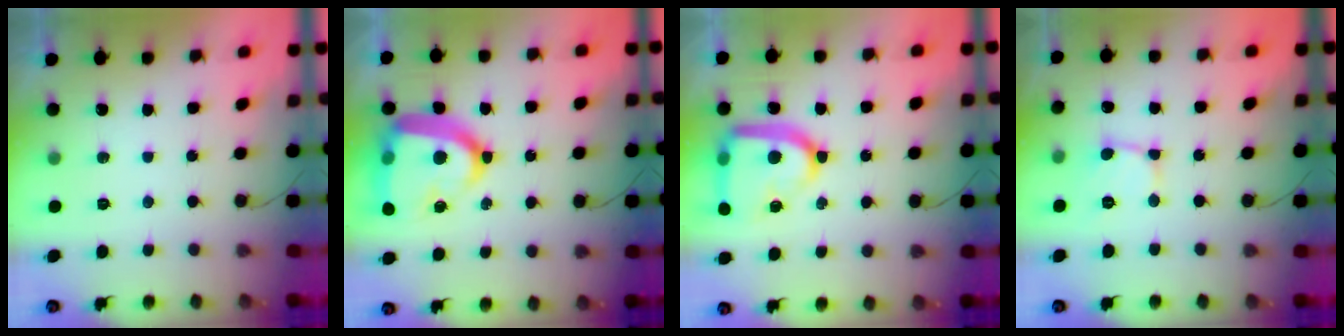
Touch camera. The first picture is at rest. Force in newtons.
{"total": 21.8, "press": 21.7, "slide": 2.0}
{"total": 19.0, "press": 18.9, "slide": 1.7}
{"total": 2.6, "press": 2.6, "slide": 0.2}